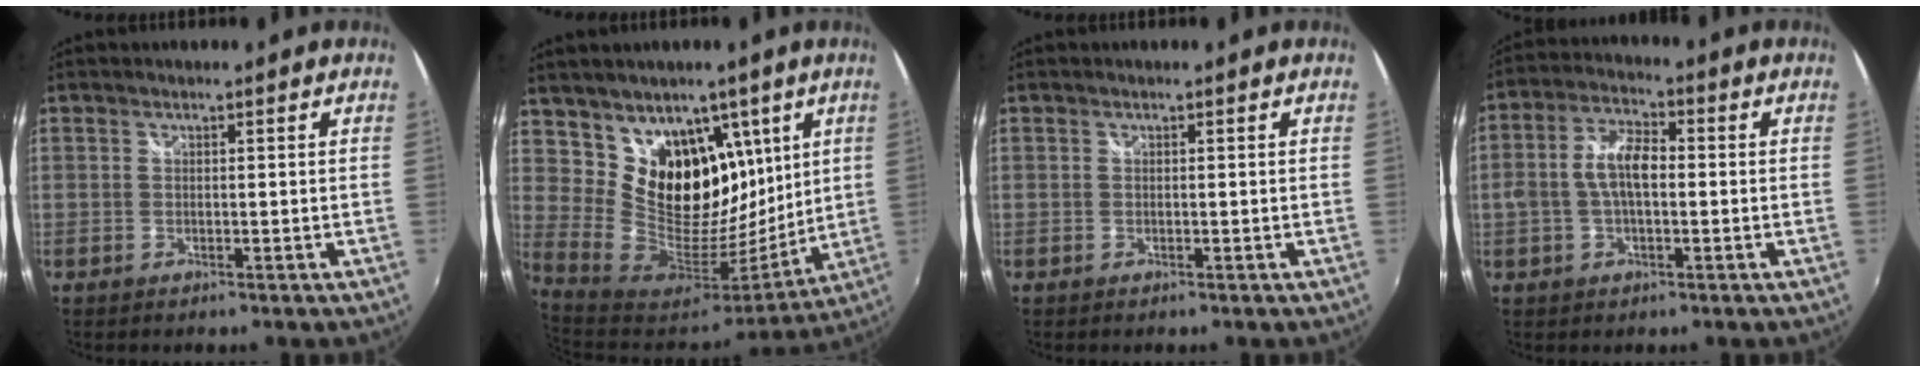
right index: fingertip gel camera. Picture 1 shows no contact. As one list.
[{"total": 19.3, "force": [9.6, 14.2, 9.0], "torque": [-0.168, -0.015, 0.183]}, {"total": 0.0}, {"total": 7.6, "force": [-0.5, 3.7, 6.6], "torque": [-0.131, 0.013, -0.008]}]